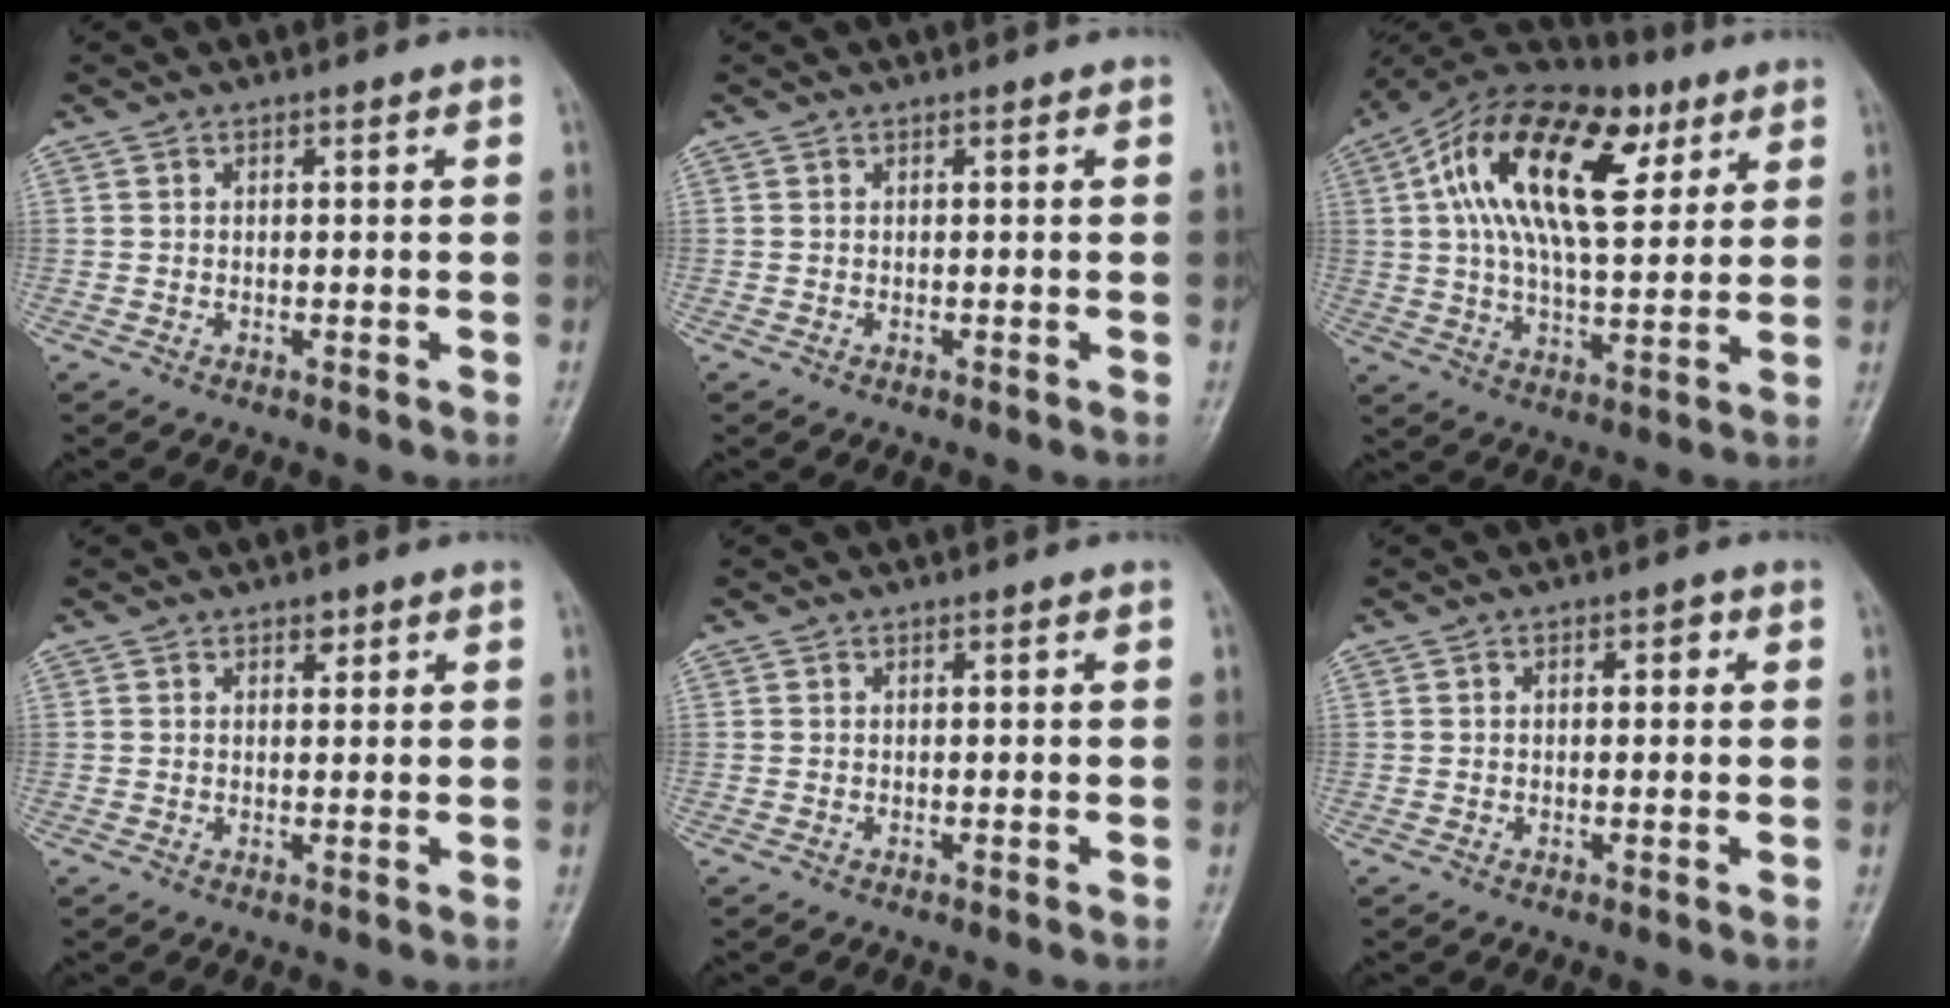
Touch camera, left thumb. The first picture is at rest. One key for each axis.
{"total": 0.0}
{"total": 23.0, "fx": 8.1, "fy": 11.3, "fz": 18.3, "tx": -0.305, "ty": 0.005, "tz": 0.130}
{"total": 1.6, "fx": 1.0, "fy": 0.9, "fz": 0.8, "tx": -0.002, "ty": -0.004, "tz": 0.012}
{"total": 0.0}
{"total": 2.1, "fx": 0.4, "fy": 1.2, "fz": 1.6, "tx": -0.013, "ty": 0.006, "tz": 0.002}